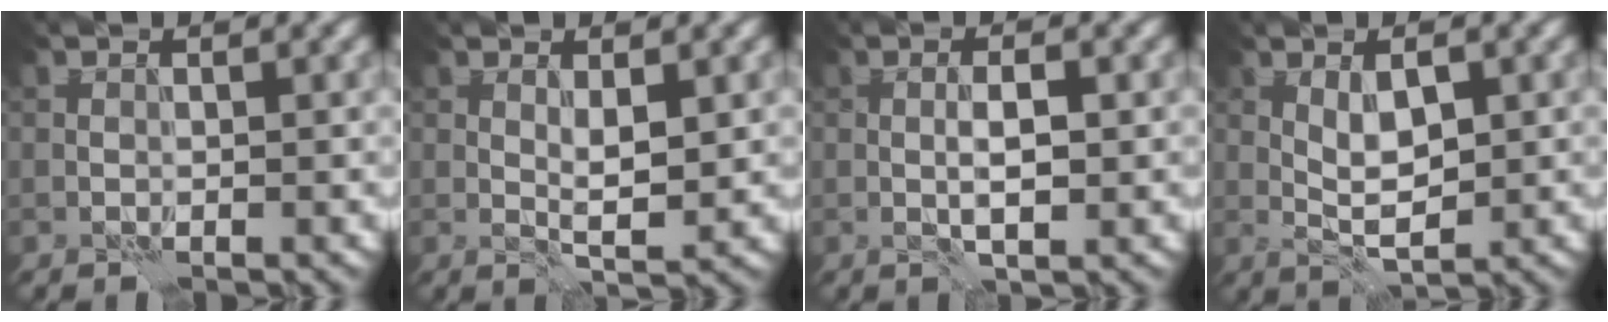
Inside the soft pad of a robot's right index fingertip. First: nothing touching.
{"total": 2.4, "force": [0.4, 0.5, 2.3], "torque": [-0.042, -0.004, 0.008]}
{"total": 2.6, "force": [-0.3, 0.7, 2.5], "torque": [-0.042, -0.001, -0.006]}
{"total": 3.2, "force": [0.3, 1.3, 2.9], "torque": [-0.054, -0.001, 0.007]}